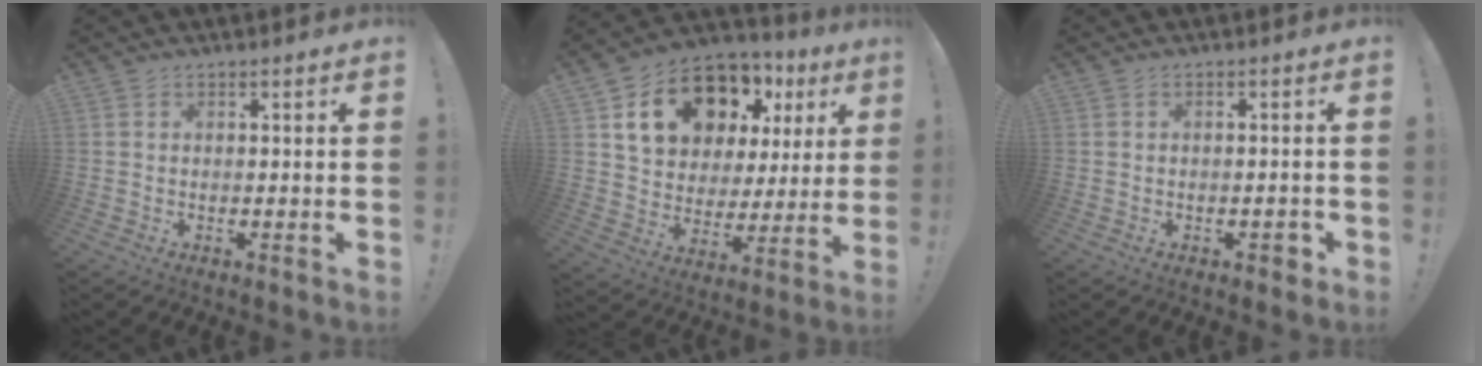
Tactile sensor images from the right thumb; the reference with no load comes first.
{"total": 18.2, "force": [10.1, 12.0, 9.3], "torque": [-0.151, -0.049, 0.202]}
{"total": 2.6, "force": [-1.1, 1.3, 1.9], "torque": [-0.019, 0.005, -0.020]}